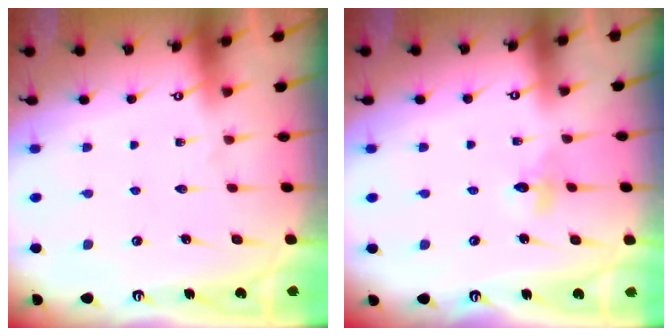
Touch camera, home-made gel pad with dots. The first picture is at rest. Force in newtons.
{"total": 3.9, "press": 3.8, "slide": 0.4}